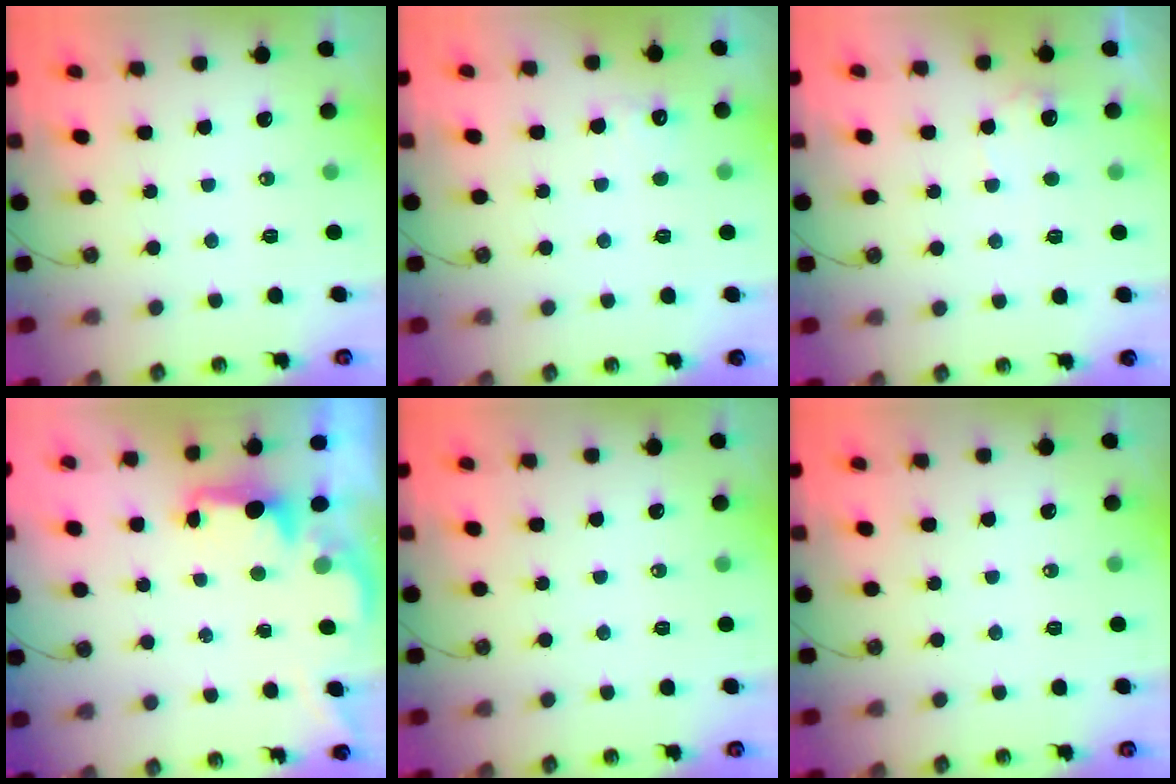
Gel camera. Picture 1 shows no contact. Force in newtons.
{"total": 4.7, "press": 4.5, "slide": 1.2}
{"total": 5.6, "press": 5.6, "slide": 0.4}
{"total": 1.9, "press": 1.7, "slide": 0.8}
{"total": 0.0}
{"total": 0.0}